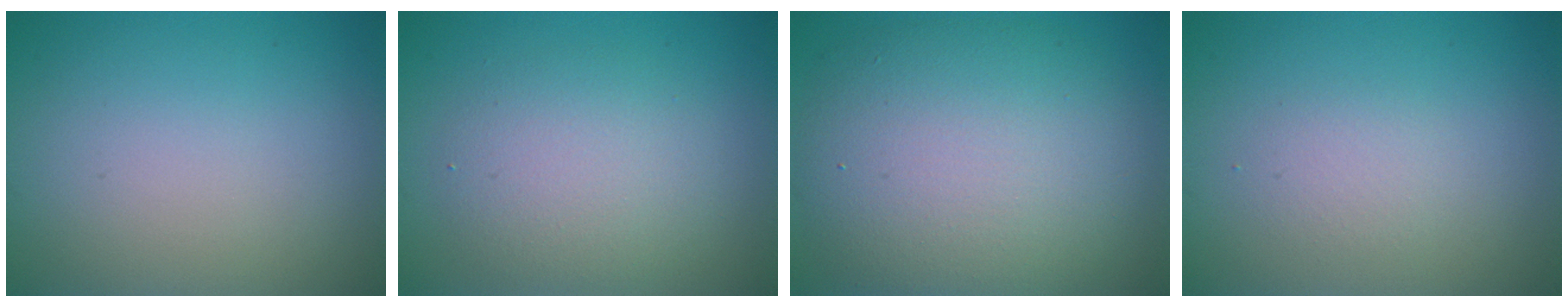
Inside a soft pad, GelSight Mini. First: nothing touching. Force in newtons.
{"total": 3.7, "press": 3.7, "slide": 0.1}
{"total": 10.0, "press": 10.0, "slide": 0.4}
{"total": 1.4, "press": 1.4, "slide": 0.0}